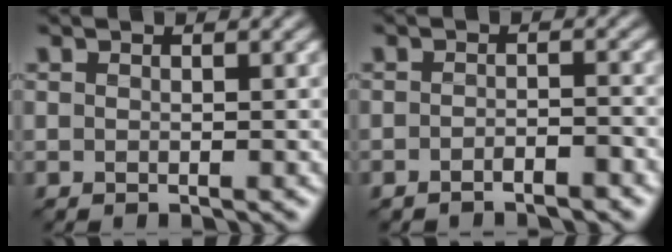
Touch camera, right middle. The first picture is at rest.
{"total": 1.7, "force": [-1.5, 0.2, 0.9], "torque": [-0.016, 0.004, -0.028]}